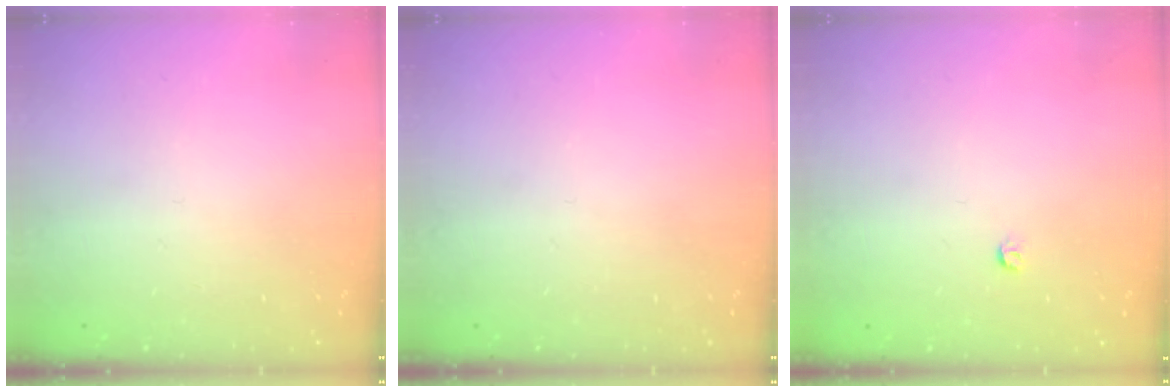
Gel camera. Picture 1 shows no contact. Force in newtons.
{"total": 0.0}
{"total": 3.1, "press": 3.1, "slide": 0.5}